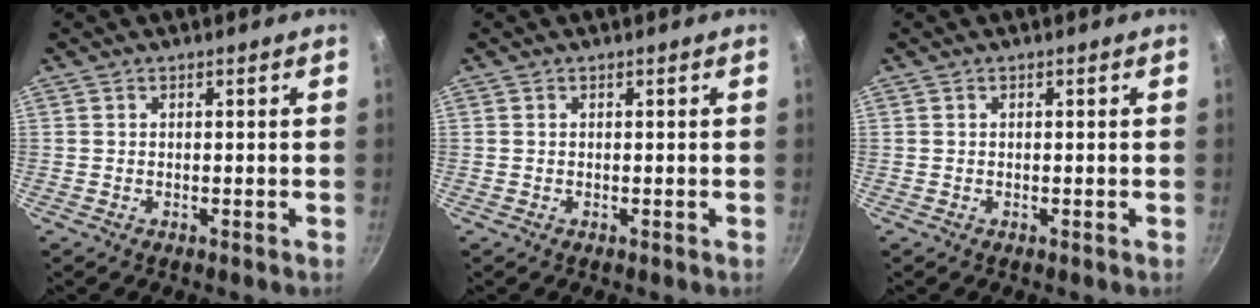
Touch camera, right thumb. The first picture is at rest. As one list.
[{"total": 0.0}, {"total": 0.0}]